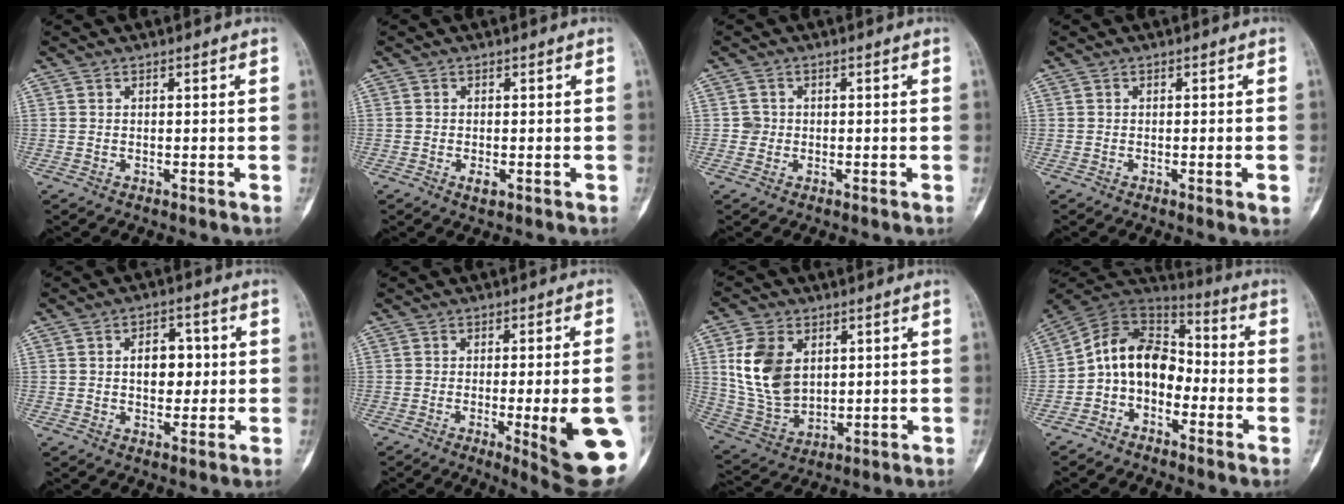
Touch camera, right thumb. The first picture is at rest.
{"total": 1.7, "force": [-0.6, 1.0, 1.3], "torque": [-0.021, -0.001, -0.008]}
{"total": 1.1, "force": [-0.3, 1.0, 0.2], "torque": [0.009, 0.005, -0.008]}
{"total": 2.2, "force": [-0.6, 0.4, 2.1], "torque": [-0.027, -0.002, -0.005]}
{"total": 6.5, "force": [0.5, 4.2, 4.9], "torque": [-0.042, 0.008, 0.005]}
{"total": 15.8, "force": [-4.0, 3.0, 15.0], "torque": [-0.150, -0.004, -0.035]}
{"total": 12.6, "force": [3.5, 8.0, 9.1], "torque": [-0.171, -0.013, 0.083]}
{"total": 12.5, "force": [-3.0, 9.4, 7.6], "torque": [-0.110, 0.071, -0.070]}